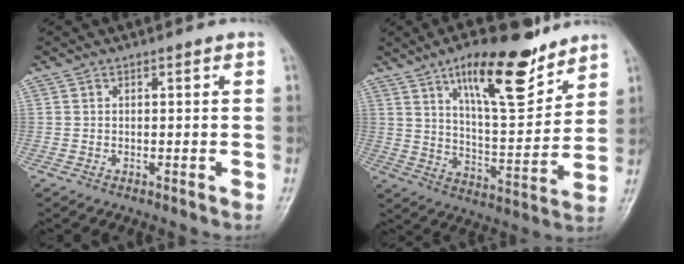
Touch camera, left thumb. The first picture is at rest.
{"total": 17.2, "force": [11.0, 5.6, 12.0], "torque": [-0.160, -0.063, 0.186]}